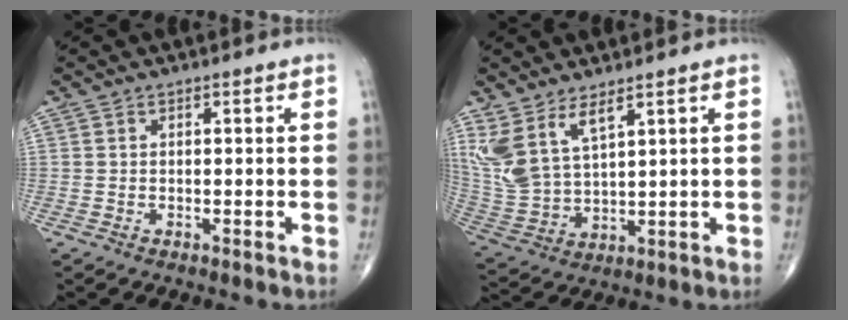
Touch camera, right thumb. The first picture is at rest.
{"total": 10.2, "force": [6.0, 4.1, 7.2], "torque": [-0.158, -0.029, 0.140]}